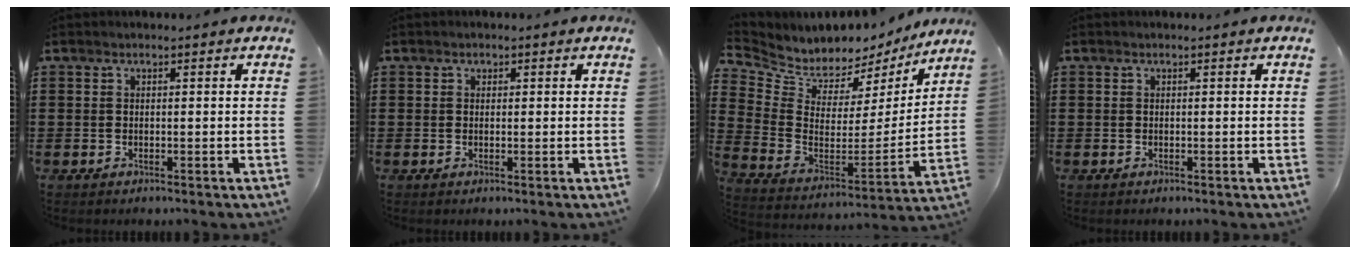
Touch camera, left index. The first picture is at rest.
{"total": 0.6, "force": [0.2, 0.6, 0.2], "torque": [0.002, 0.000, 0.002]}
{"total": 5.8, "force": [5.2, 2.5, 0.1], "torque": [-0.044, -0.054, 0.091]}
{"total": 0.0}